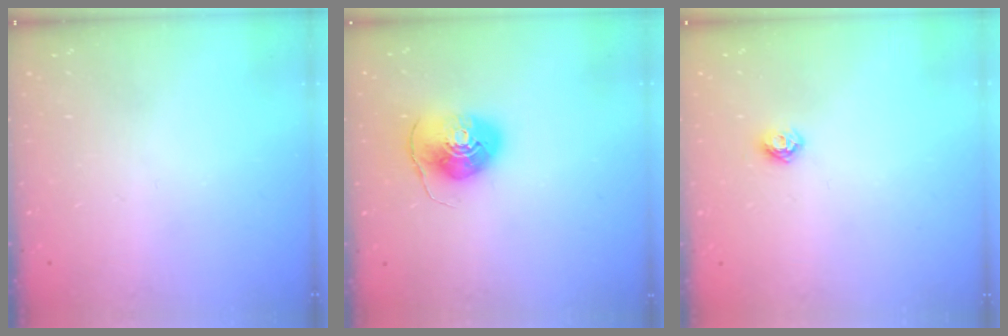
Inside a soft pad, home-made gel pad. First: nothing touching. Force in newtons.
{"total": 9.8, "press": 9.7, "slide": 1.4}
{"total": 5.8, "press": 5.8, "slide": 0.7}